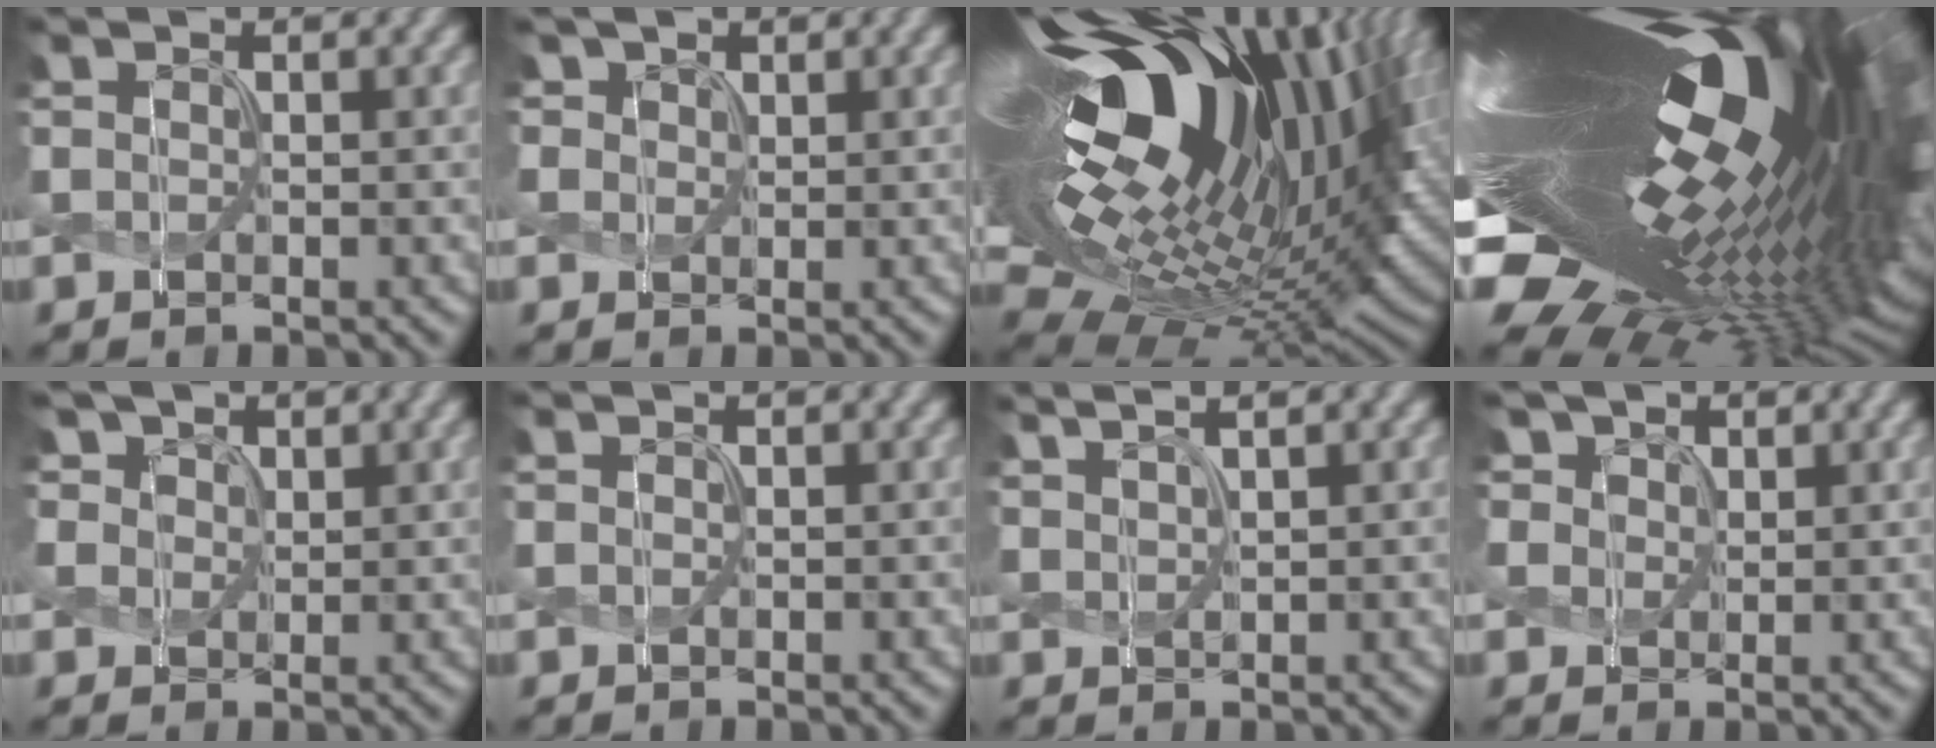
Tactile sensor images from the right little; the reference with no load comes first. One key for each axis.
{"total": 2.3, "fx": 1.3, "fy": 1.8, "fz": 0.8, "tx": -0.028, "ty": 0.007, "tz": 0.017}
{"total": 20.9, "fx": 6.4, "fy": 9.7, "fz": 17.4, "tx": -0.298, "ty": 0.033, "tz": 0.096}
{"total": 21.2, "fx": 3.6, "fy": 7.2, "fz": 19.6, "tx": -0.329, "ty": -0.009, "tz": 0.049}
{"total": 4.5, "fx": 2.6, "fy": 3.2, "fz": 1.8, "tx": -0.059, "ty": 0.006, "tz": 0.035}
{"total": 0.0}
{"total": 3.2, "fx": 2.4, "fy": 0.7, "fz": 1.9, "tx": -0.019, "ty": 0.023, "tz": 0.019}
{"total": 3.8, "fx": 2.2, "fy": 2.8, "fz": 1.5, "tx": -0.051, "ty": 0.006, "tz": 0.032}